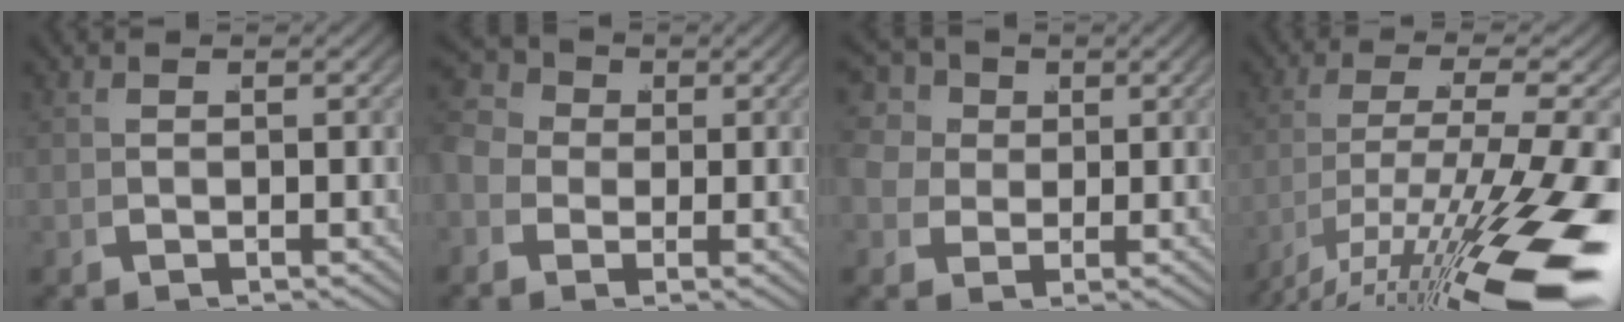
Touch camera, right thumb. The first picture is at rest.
{"total": 7.3, "force": [1.1, 6.0, 4.1], "torque": [-0.077, 0.004, 0.007]}
{"total": 8.9, "force": [2.3, 7.2, 4.6], "torque": [-0.097, -0.002, 0.034]}
{"total": 12.6, "force": [-4.4, 4.7, 10.8], "torque": [-0.186, -0.044, -0.036]}